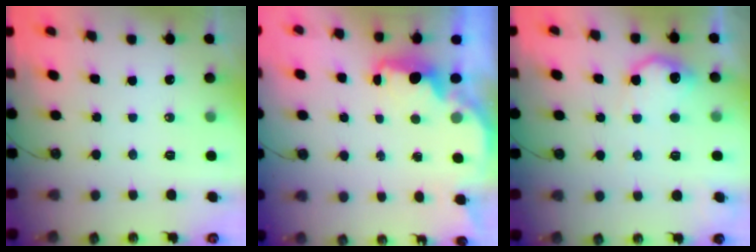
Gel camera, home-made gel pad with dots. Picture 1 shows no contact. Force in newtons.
{"total": 2.1, "press": 2.0, "slide": 0.5}
{"total": 11.1, "press": 11.1, "slide": 0.8}